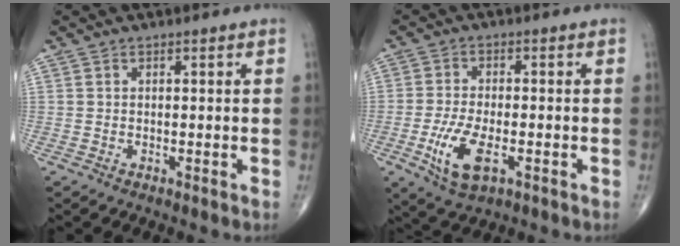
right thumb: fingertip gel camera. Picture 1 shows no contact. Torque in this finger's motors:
{"motor_torque": [0.39, 0.06, 0.71, -0.28, 0.27]}